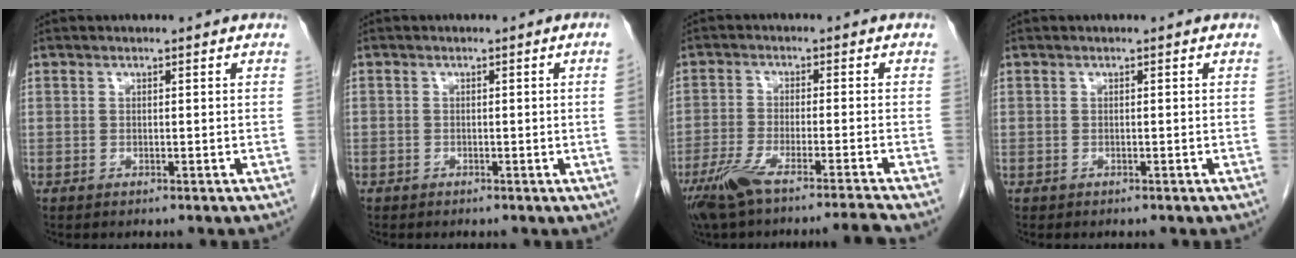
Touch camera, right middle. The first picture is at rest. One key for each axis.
{"total": 1.3, "fx": -0.3, "fy": -0.4, "fz": 1.2, "tx": -0.017, "ty": -0.001, "tz": -0.006}
{"total": 9.5, "fx": -7.7, "fy": -1.0, "fz": 5.5, "tx": -0.096, "ty": -0.021, "tz": -0.131}
{"total": 0.0}